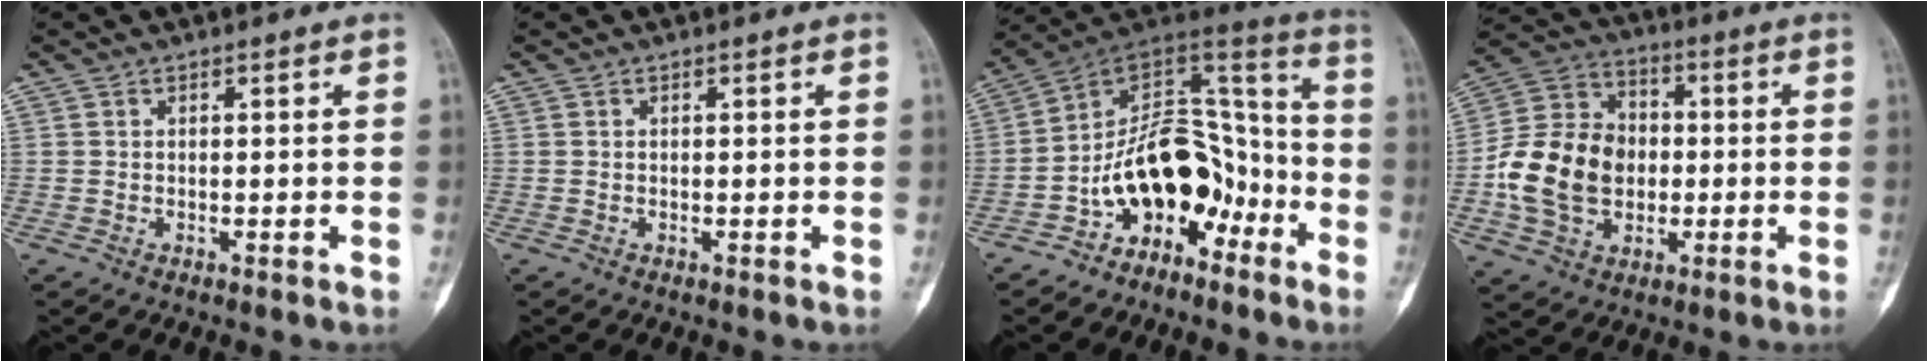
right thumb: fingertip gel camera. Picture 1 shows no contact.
{"total": 0.0}
{"total": 17.3, "force": [-7.8, 10.9, 10.9], "torque": [-0.125, 0.113, -0.138]}
{"total": 16.8, "force": [-2.0, 13.0, 10.4], "torque": [-0.177, 0.029, -0.036]}